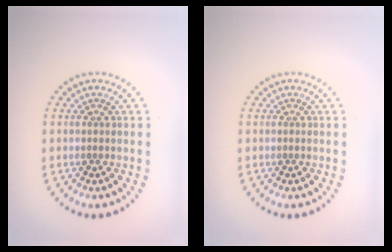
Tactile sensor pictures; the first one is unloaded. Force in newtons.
{"total": 0.0}